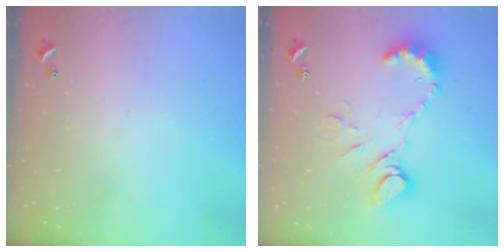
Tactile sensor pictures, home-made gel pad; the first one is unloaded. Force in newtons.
{"total": 13.0, "press": 13.0, "slide": 1.3}